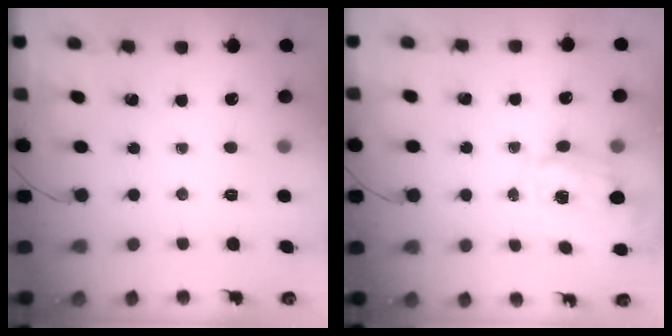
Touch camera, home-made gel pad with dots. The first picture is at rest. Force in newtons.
{"total": 4.0, "press": 3.9, "slide": 0.8}